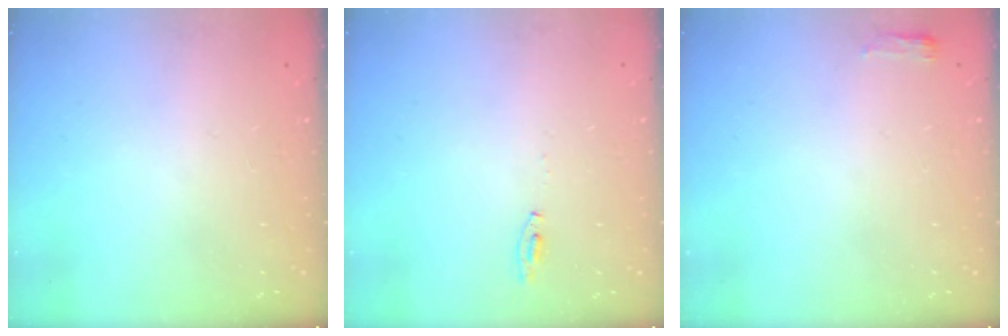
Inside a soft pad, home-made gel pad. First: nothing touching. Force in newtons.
{"total": 3.6, "press": 3.5, "slide": 0.5}
{"total": 2.7, "press": 2.6, "slide": 0.8}